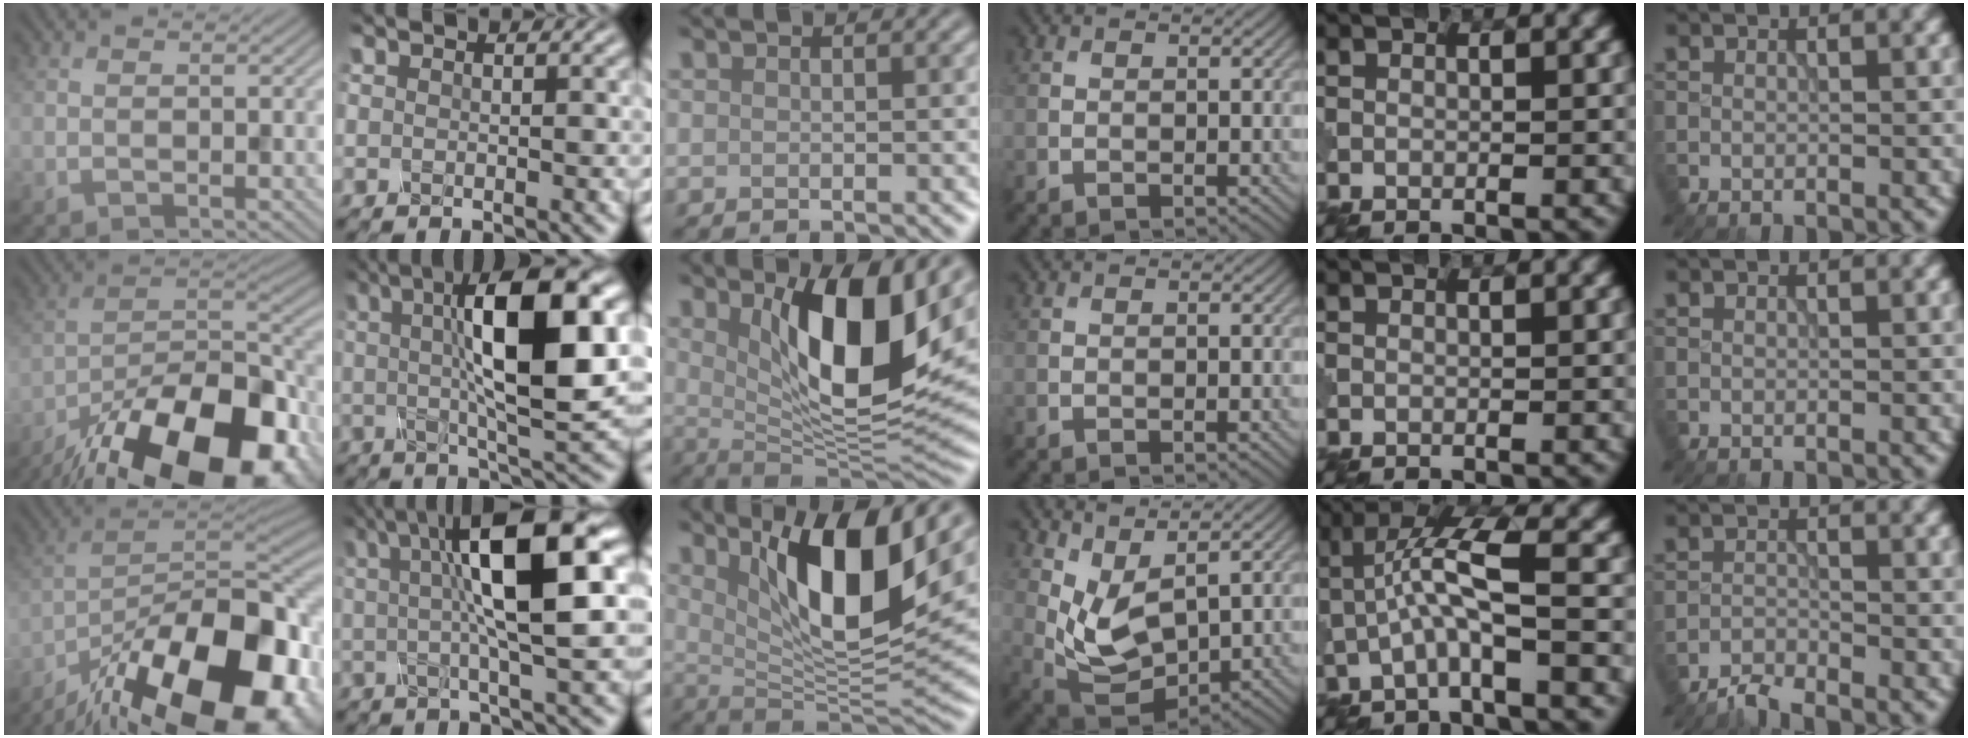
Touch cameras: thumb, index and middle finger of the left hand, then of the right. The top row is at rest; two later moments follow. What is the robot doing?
{"motion": "disassemble", "object": "glue stick"}